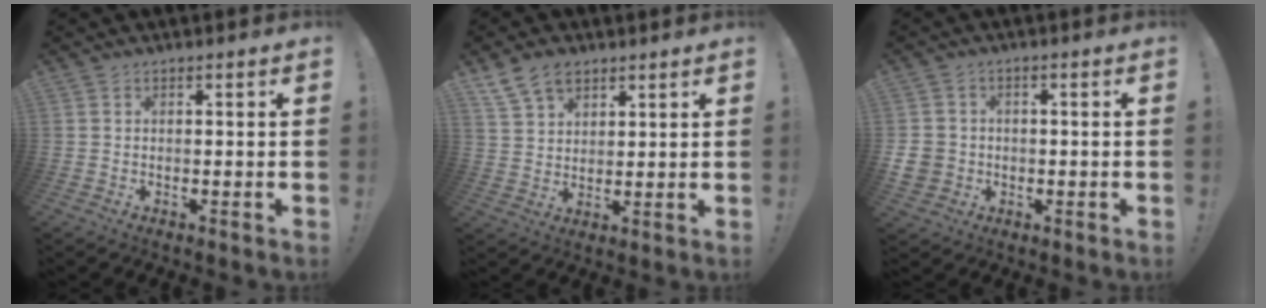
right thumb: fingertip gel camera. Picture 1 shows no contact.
{"total": 9.2, "force": [6.0, 6.1, 3.4], "torque": [-0.056, -0.027, 0.119]}
{"total": 6.3, "force": [-1.3, 5.6, 2.5], "torque": [-0.057, 0.008, -0.024]}